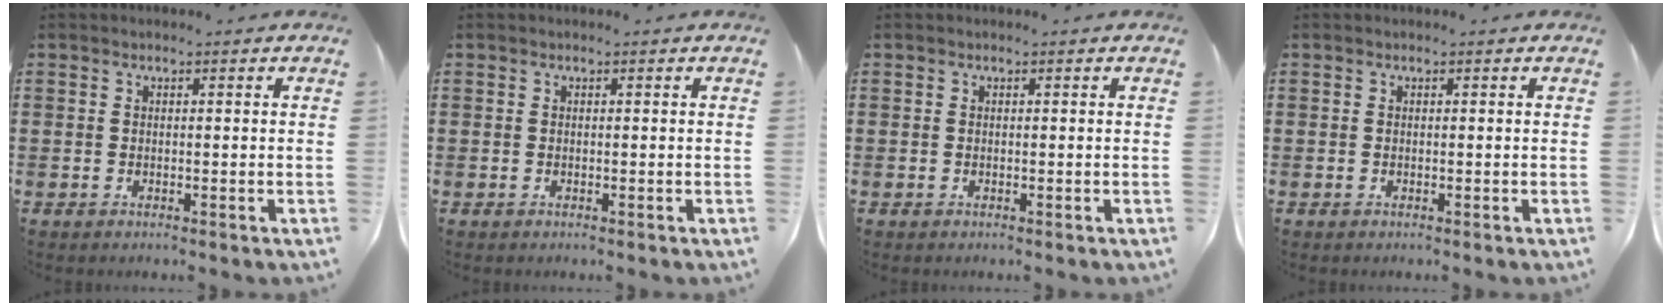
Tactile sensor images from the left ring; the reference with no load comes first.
{"total": 0.0}
{"total": 0.0}
{"total": 0.0}